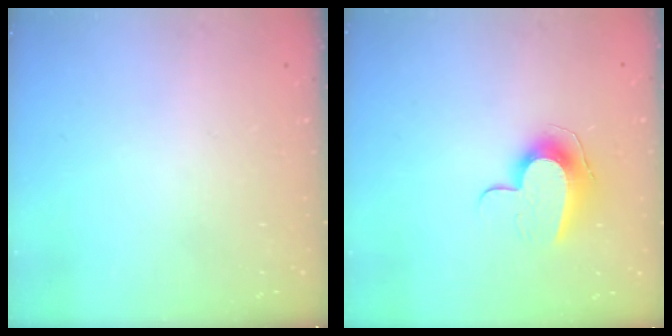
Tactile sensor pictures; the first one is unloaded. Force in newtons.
{"total": 10.1, "press": 10.1, "slide": 0.3}